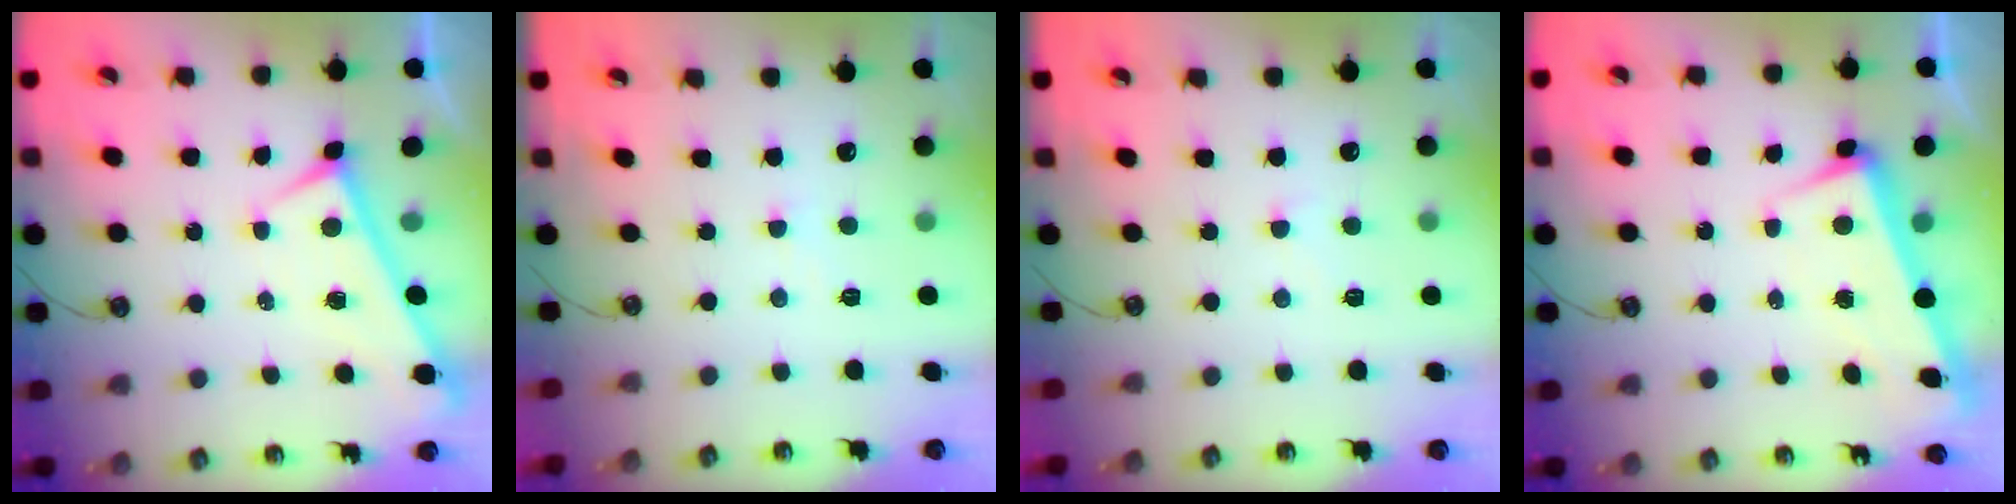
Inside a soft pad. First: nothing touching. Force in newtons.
{"total": 0.8, "press": 0.4, "slide": 0.6}
{"total": 2.7, "press": 2.6, "slide": 0.5}
{"total": 2.0, "press": 1.6, "slide": 1.1}